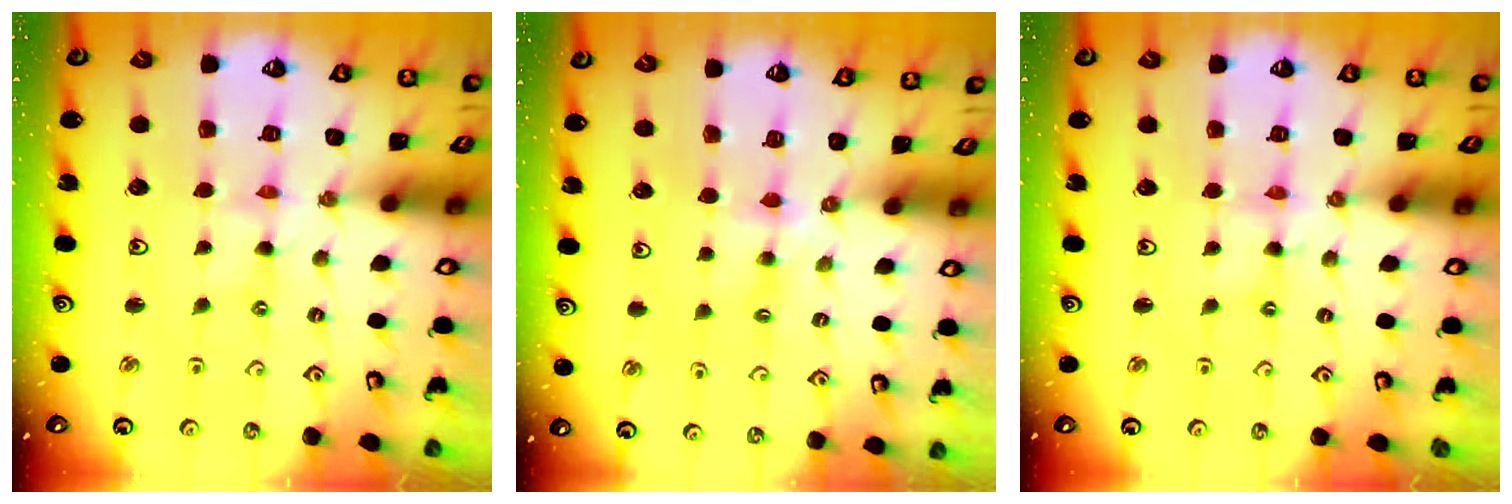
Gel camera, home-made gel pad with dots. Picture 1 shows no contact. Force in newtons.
{"total": 3.7, "press": 3.7, "slide": 0.3}
{"total": 2.3, "press": 2.3, "slide": 0.3}